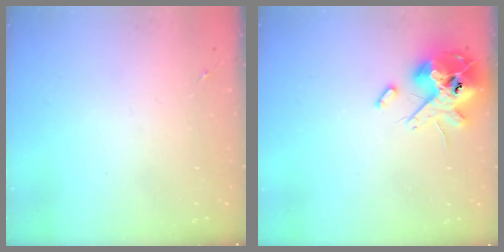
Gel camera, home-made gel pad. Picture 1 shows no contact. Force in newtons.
{"total": 14.3, "press": 14.0, "slide": 2.5}